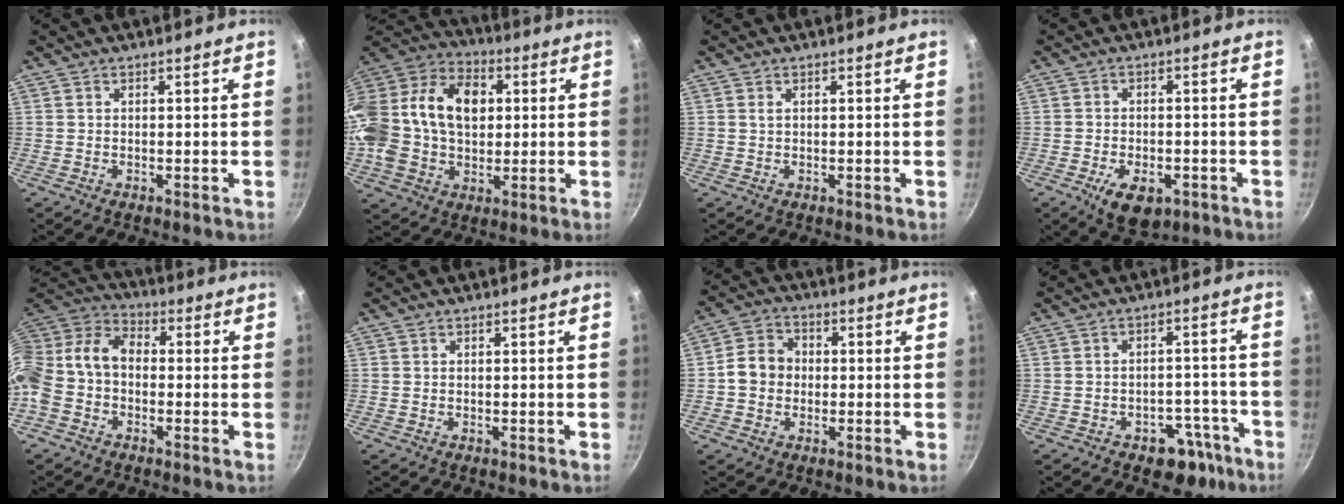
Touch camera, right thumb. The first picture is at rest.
{"total": 26.1, "force": [3.2, 18.0, 18.7], "torque": [-0.401, 0.042, 0.062]}
{"total": 0.5, "force": [0.2, 0.2, 0.4], "torque": [-0.009, 0.004, 0.006]}
{"total": 7.8, "force": [-3.7, 4.4, 5.2], "torque": [-0.075, 0.010, -0.050]}
{"total": 16.2, "force": [-2.1, 11.6, 11.1], "torque": [-0.241, 0.043, -0.046]}
{"total": 0.0}
{"total": 7.1, "force": [-0.5, 6.1, 3.7], "torque": [-0.050, 0.023, -0.020]}
{"total": 8.1, "force": [-5.0, 5.1, 3.8], "torque": [-0.023, 0.047, -0.065]}